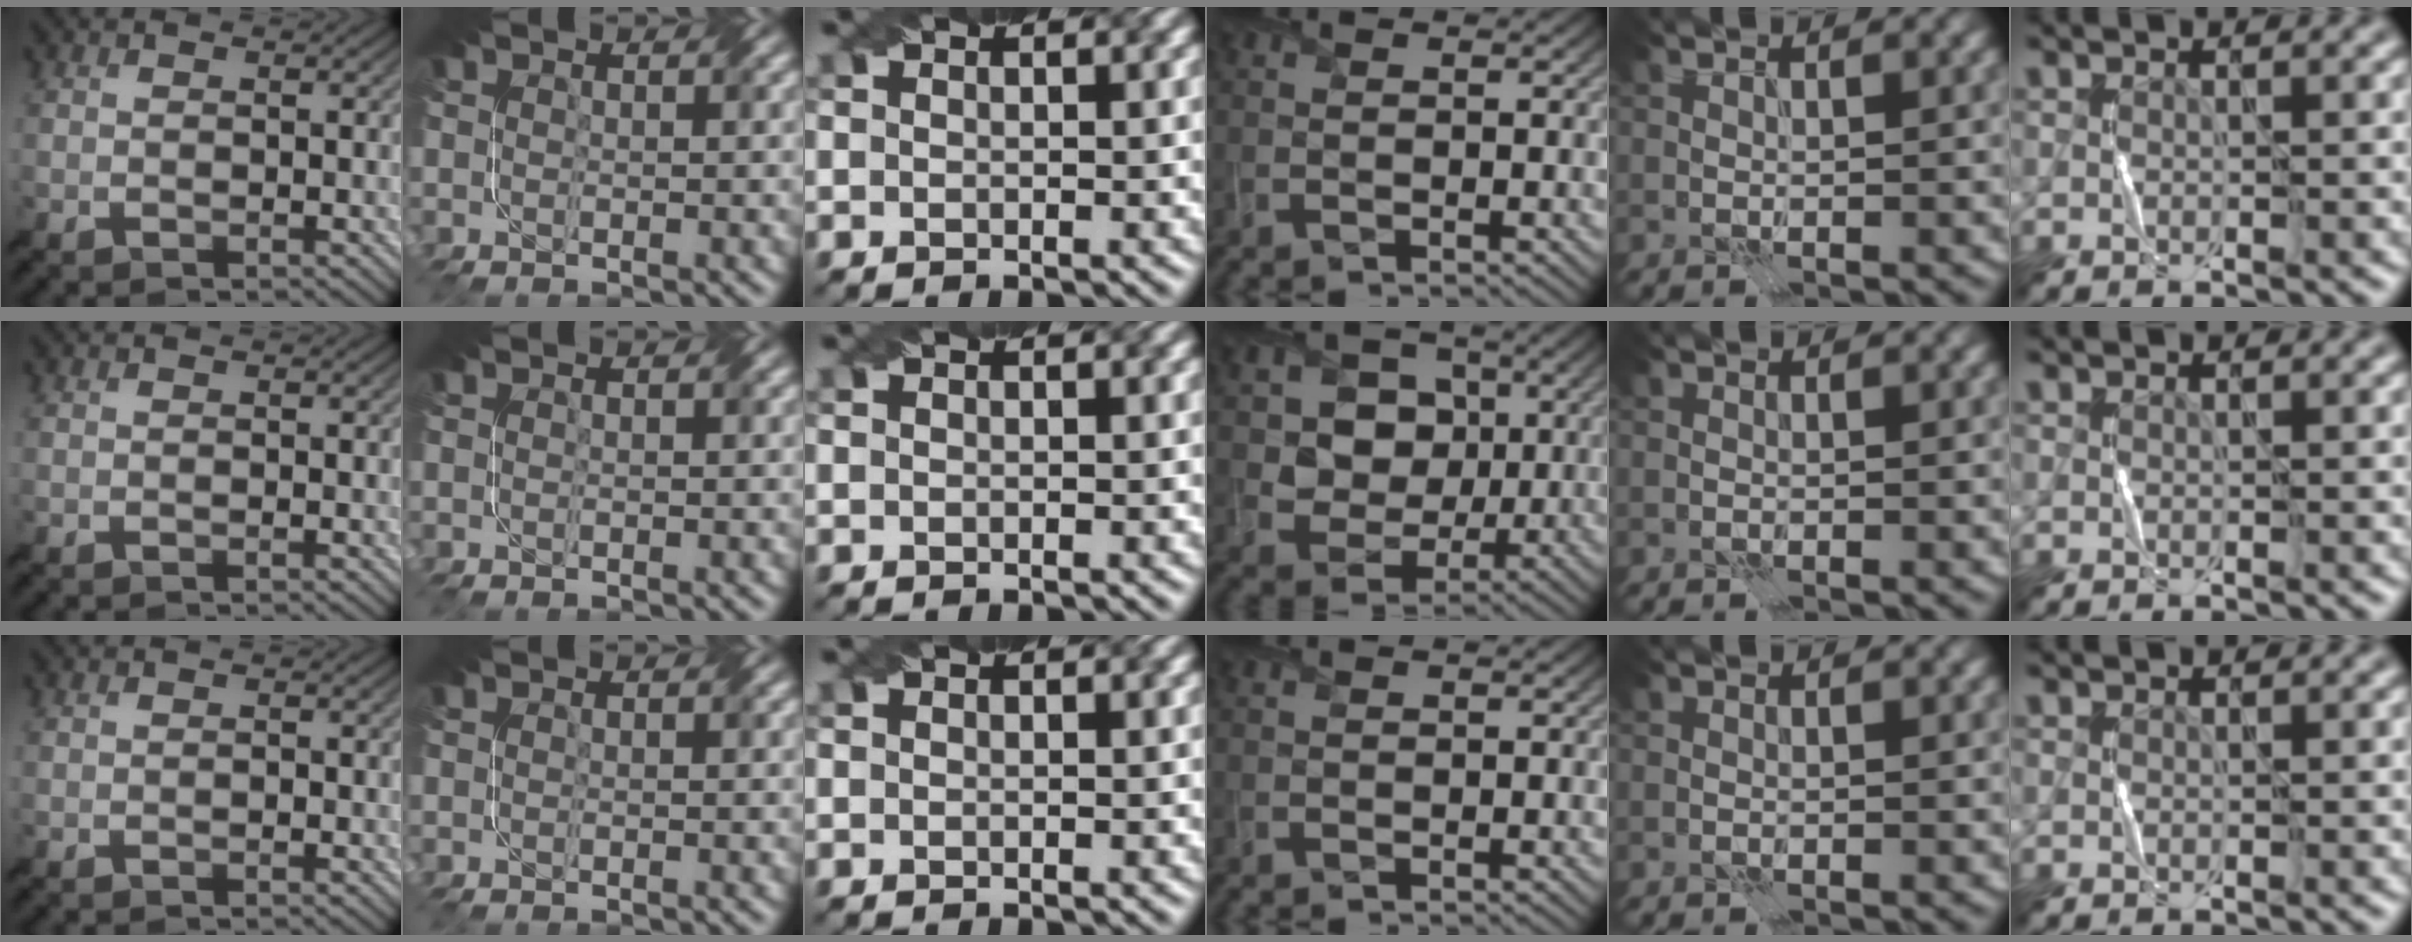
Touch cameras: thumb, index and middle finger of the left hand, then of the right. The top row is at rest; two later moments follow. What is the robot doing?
{"motion": "fold", "object": "bubble wrap"}